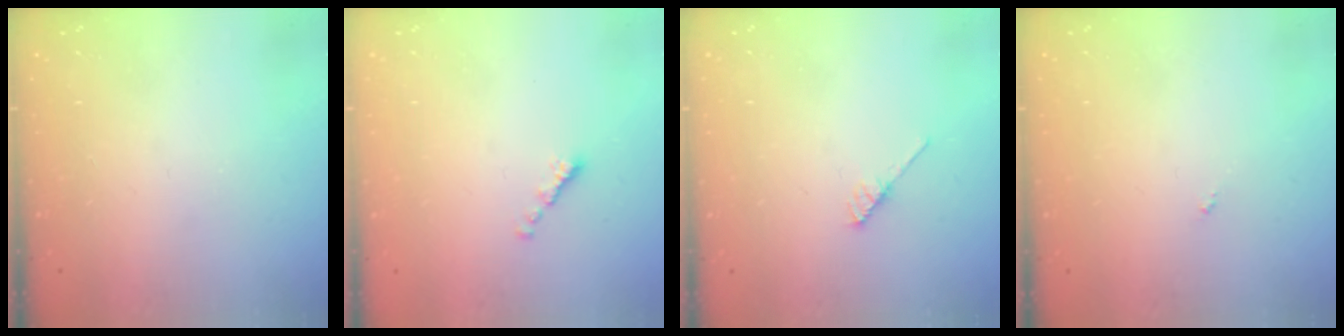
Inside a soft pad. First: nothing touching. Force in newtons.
{"total": 0.0}
{"total": 3.7, "press": 3.7, "slide": 0.3}
{"total": 0.0}